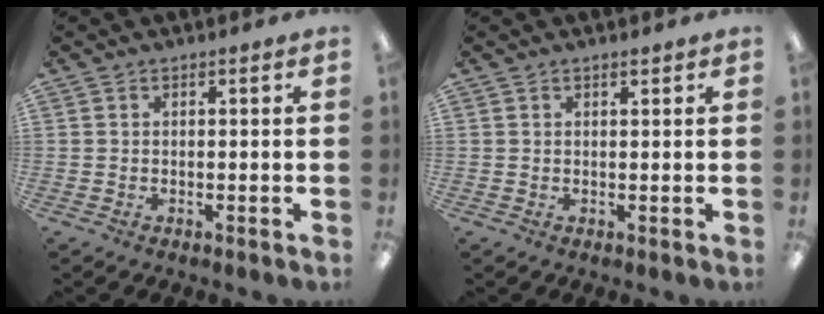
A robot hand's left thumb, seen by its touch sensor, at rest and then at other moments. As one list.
[{"total": 0.8, "force": [0.7, 0.1, 0.4], "torque": [-0.009, -0.001, 0.012]}]